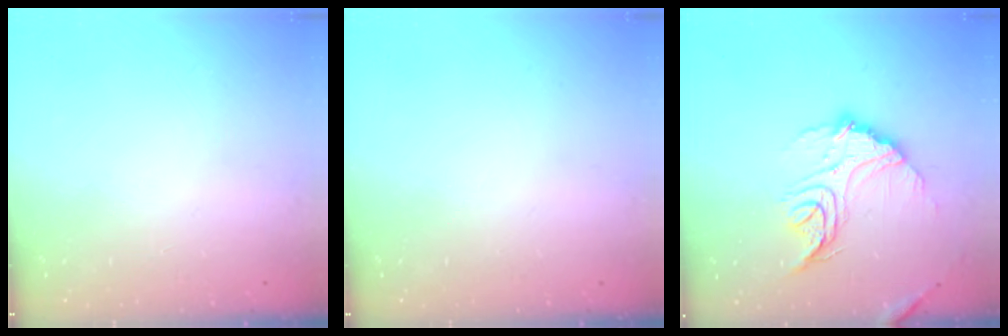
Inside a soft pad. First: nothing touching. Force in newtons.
{"total": 0.0}
{"total": 16.1, "press": 16.0, "slide": 1.5}